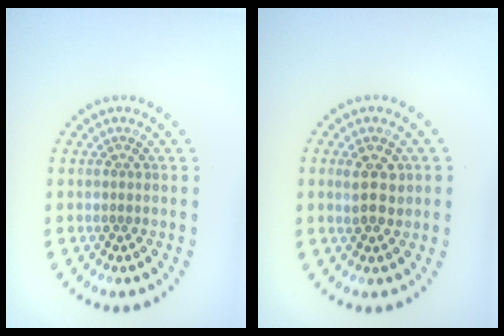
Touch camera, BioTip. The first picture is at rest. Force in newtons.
{"total": 2.6, "press": 2.6, "slide": 0.4}